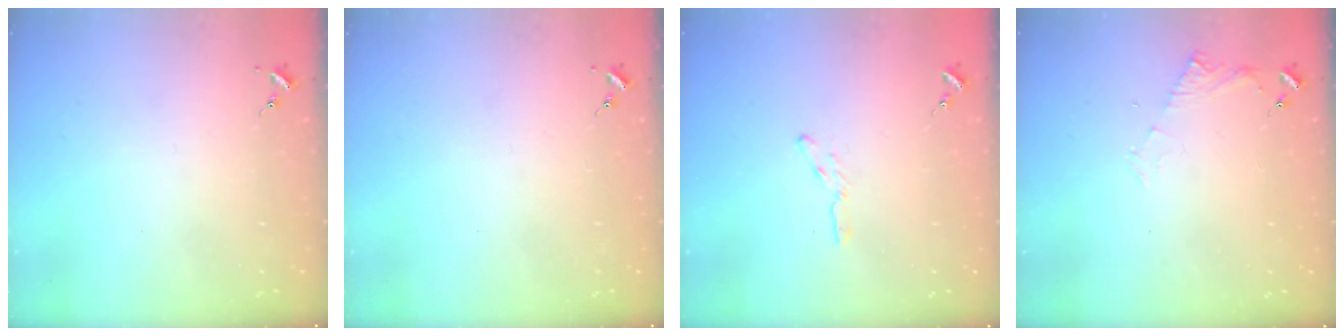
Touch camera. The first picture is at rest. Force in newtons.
{"total": 0.0}
{"total": 3.0, "press": 3.0, "slide": 0.3}
{"total": 5.8, "press": 5.8, "slide": 0.5}